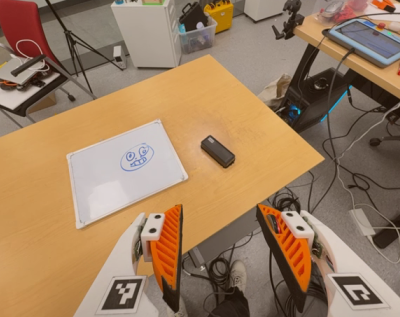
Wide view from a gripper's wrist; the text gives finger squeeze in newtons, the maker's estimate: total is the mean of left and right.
{"total": 0.0}